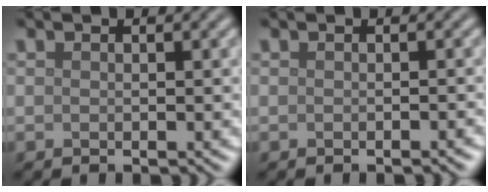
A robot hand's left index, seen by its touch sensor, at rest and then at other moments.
{"total": 0.6, "force": [-0.4, 0.1, 0.5], "torque": [-0.004, 0.001, -0.006]}